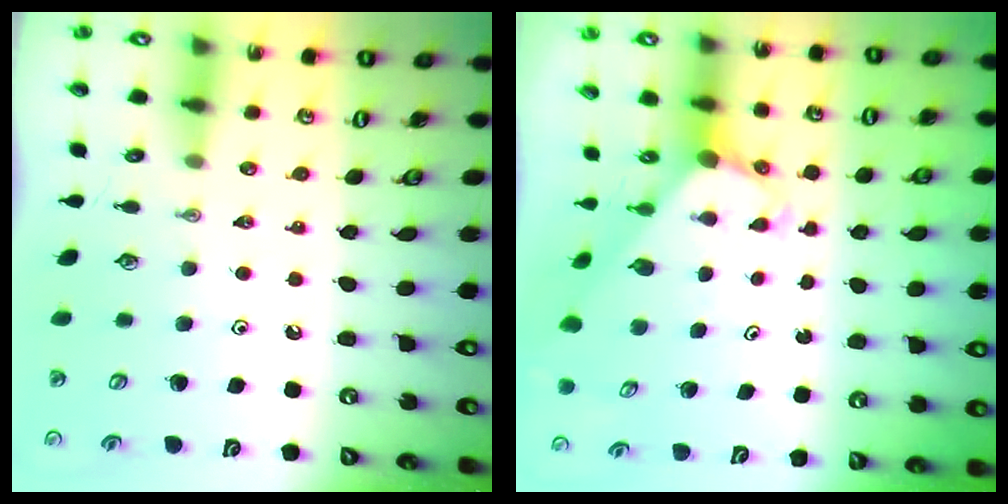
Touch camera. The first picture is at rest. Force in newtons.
{"total": 3.2, "press": 3.2, "slide": 0.2}